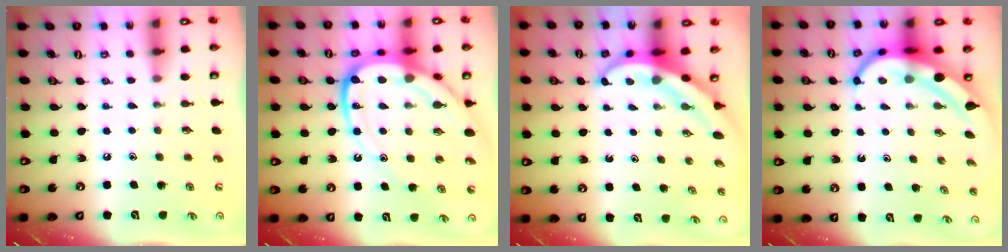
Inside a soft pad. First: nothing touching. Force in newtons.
{"total": 19.8, "press": 19.7, "slide": 2.1}
{"total": 5.3, "press": 5.2, "slide": 0.7}
{"total": 8.0, "press": 7.9, "slide": 0.7}